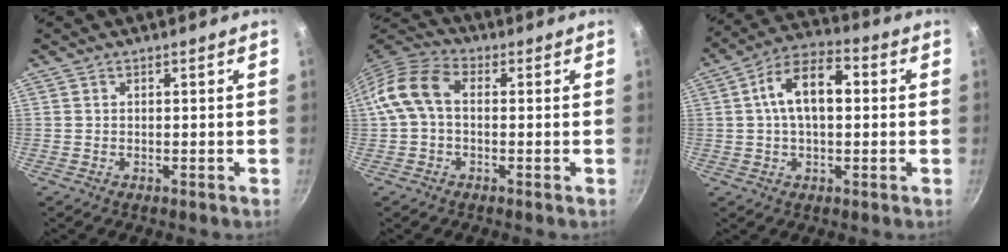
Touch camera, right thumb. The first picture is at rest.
{"total": 10.8, "force": [0.8, 7.0, 8.1], "torque": [-0.167, 0.031, 0.005]}
{"total": 11.1, "force": [1.6, 6.0, 9.2], "torque": [-0.160, 0.027, 0.021]}